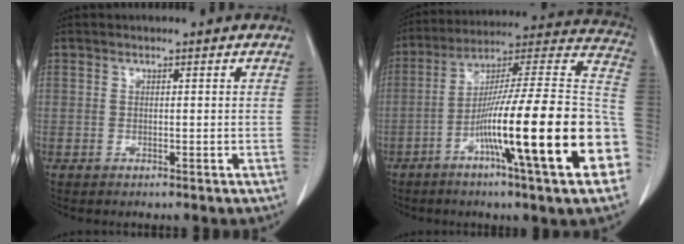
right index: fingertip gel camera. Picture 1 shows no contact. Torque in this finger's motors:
{"motor_torque": [2.05, -0.09, 1.05, 0.21]}